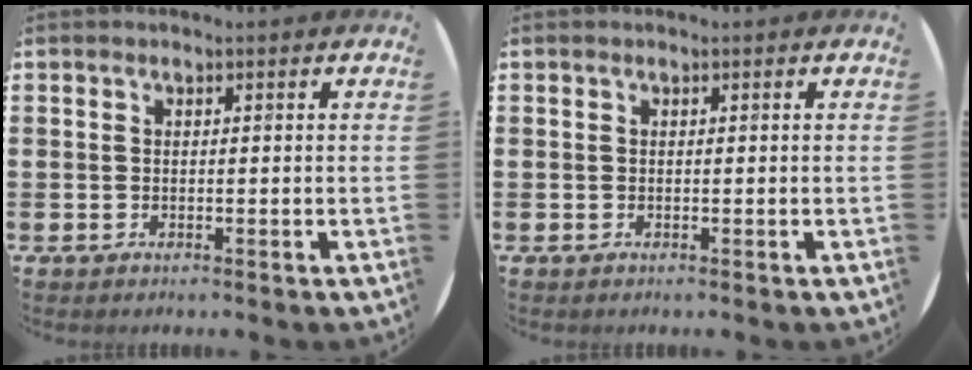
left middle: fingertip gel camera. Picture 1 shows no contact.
{"total": 0.0}